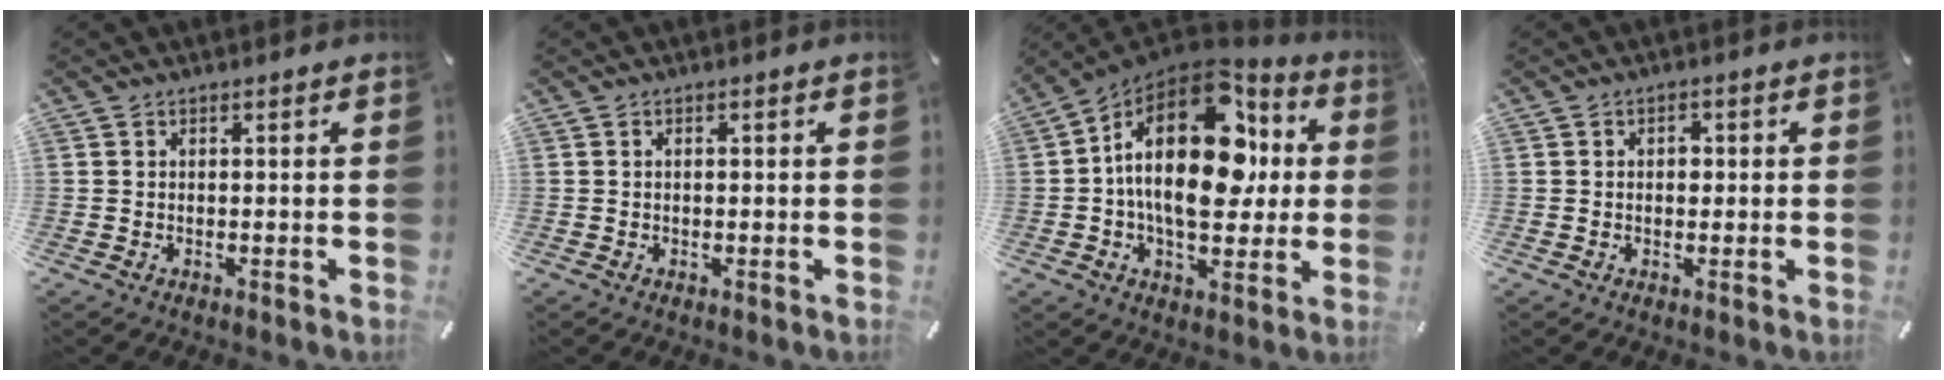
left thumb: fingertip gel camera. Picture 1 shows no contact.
{"total": 0.7, "force": [0.0, 0.3, 0.6], "torque": [-0.011, 0.002, -0.001]}
{"total": 25.1, "force": [4.2, 14.9, 19.8], "torque": [-0.333, -0.018, 0.073]}
{"total": 2.3, "force": [0.1, 1.7, 1.5], "torque": [-0.006, -0.003, -0.006]}